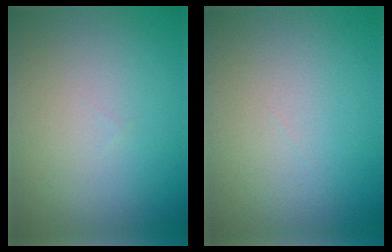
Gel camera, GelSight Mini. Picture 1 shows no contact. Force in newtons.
{"total": 0.0}